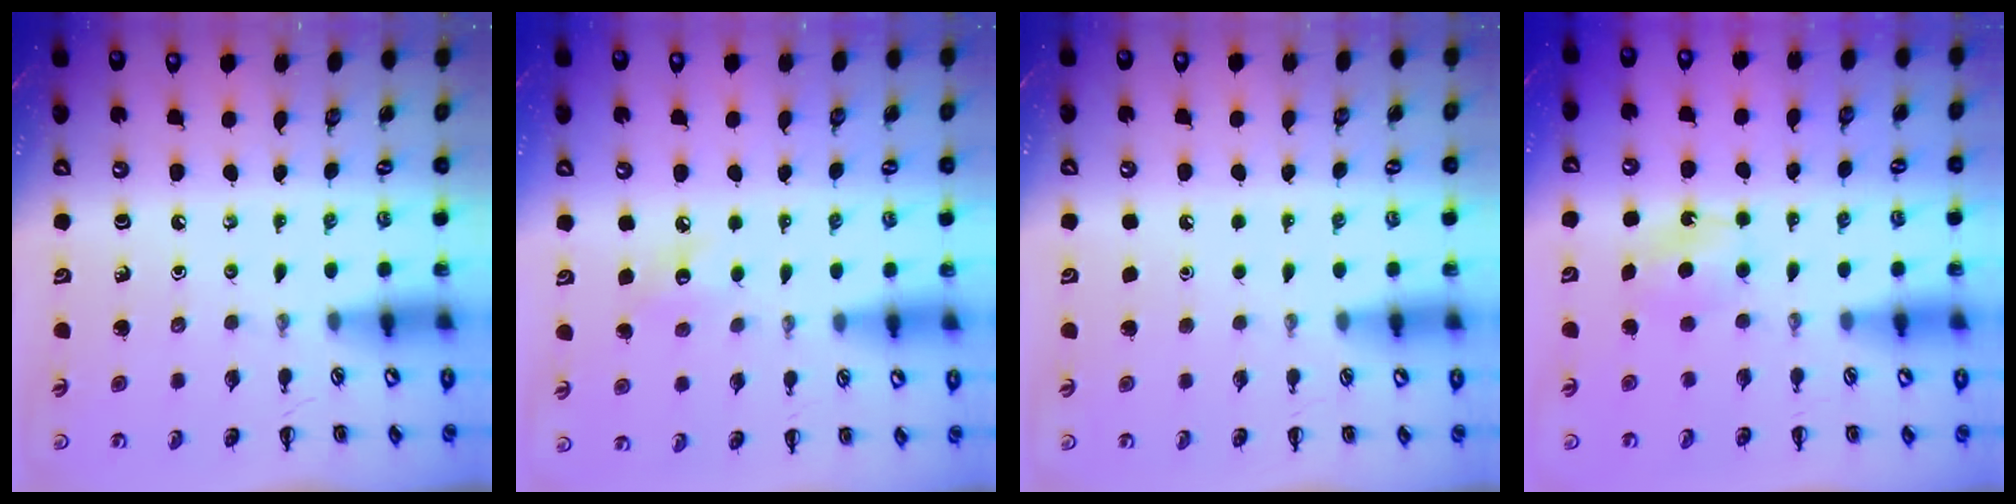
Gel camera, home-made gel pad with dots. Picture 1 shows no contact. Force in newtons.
{"total": 6.7, "press": 6.4, "slide": 1.9}
{"total": 1.6, "press": 1.6, "slide": 0.1}
{"total": 5.3, "press": 5.1, "slide": 1.3}